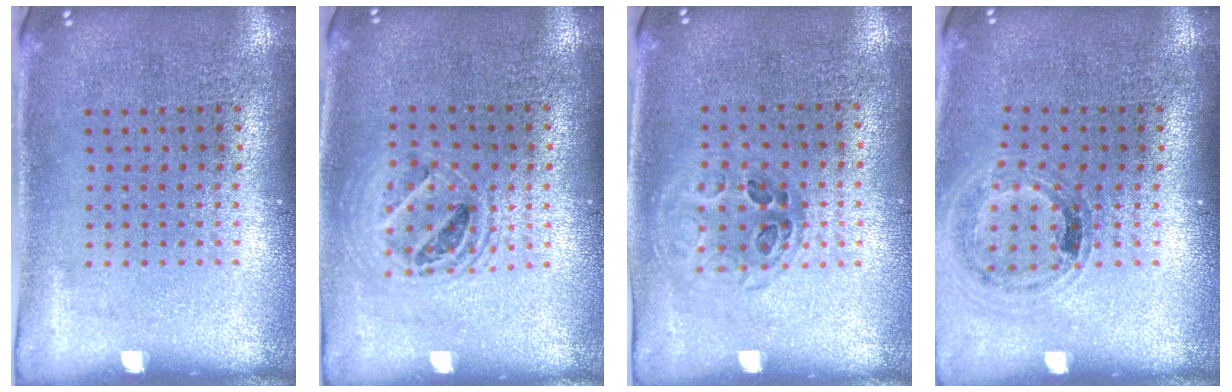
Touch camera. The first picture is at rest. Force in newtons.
{"total": 1.4, "press": 1.3, "slide": 0.6}
{"total": 0.9, "press": 0.9, "slide": 0.3}
{"total": 1.0, "press": 1.0, "slide": 0.1}